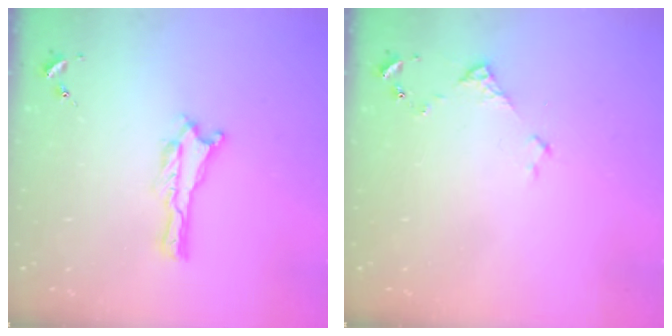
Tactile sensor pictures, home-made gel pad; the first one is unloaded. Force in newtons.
{"total": 3.5, "press": 3.5, "slide": 0.4}